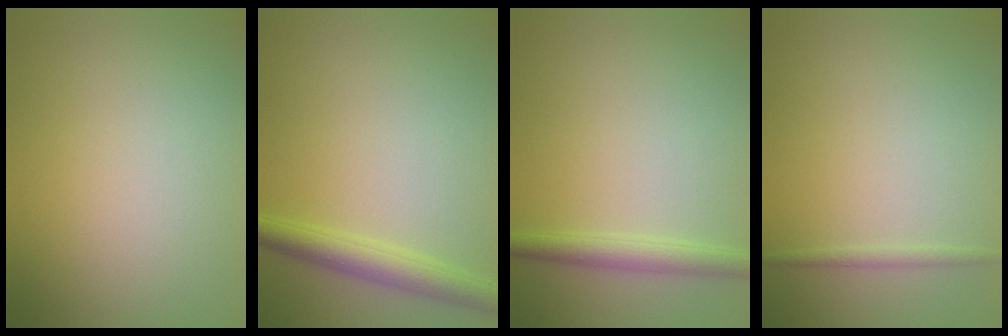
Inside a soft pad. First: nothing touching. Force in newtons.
{"total": 3.0, "press": 3.0, "slide": 0.1}
{"total": 2.3, "press": 2.3, "slide": 0.0}
{"total": 0.8, "press": 0.8, "slide": 0.0}